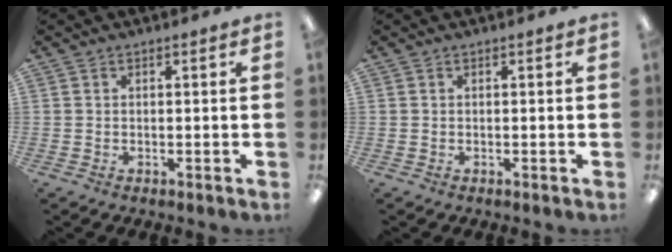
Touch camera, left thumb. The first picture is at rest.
{"total": 0.0}